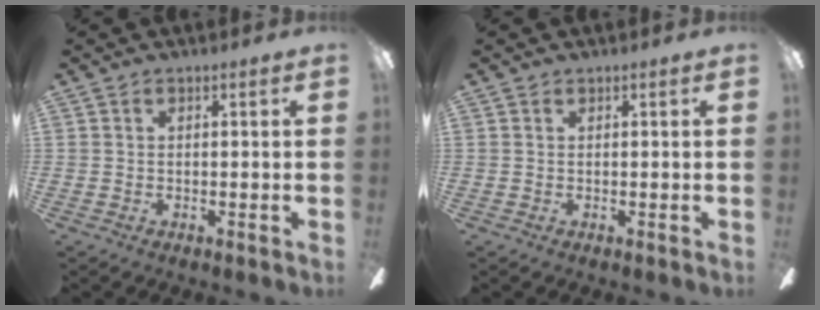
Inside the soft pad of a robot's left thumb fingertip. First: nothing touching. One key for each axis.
{"total": 0.0}